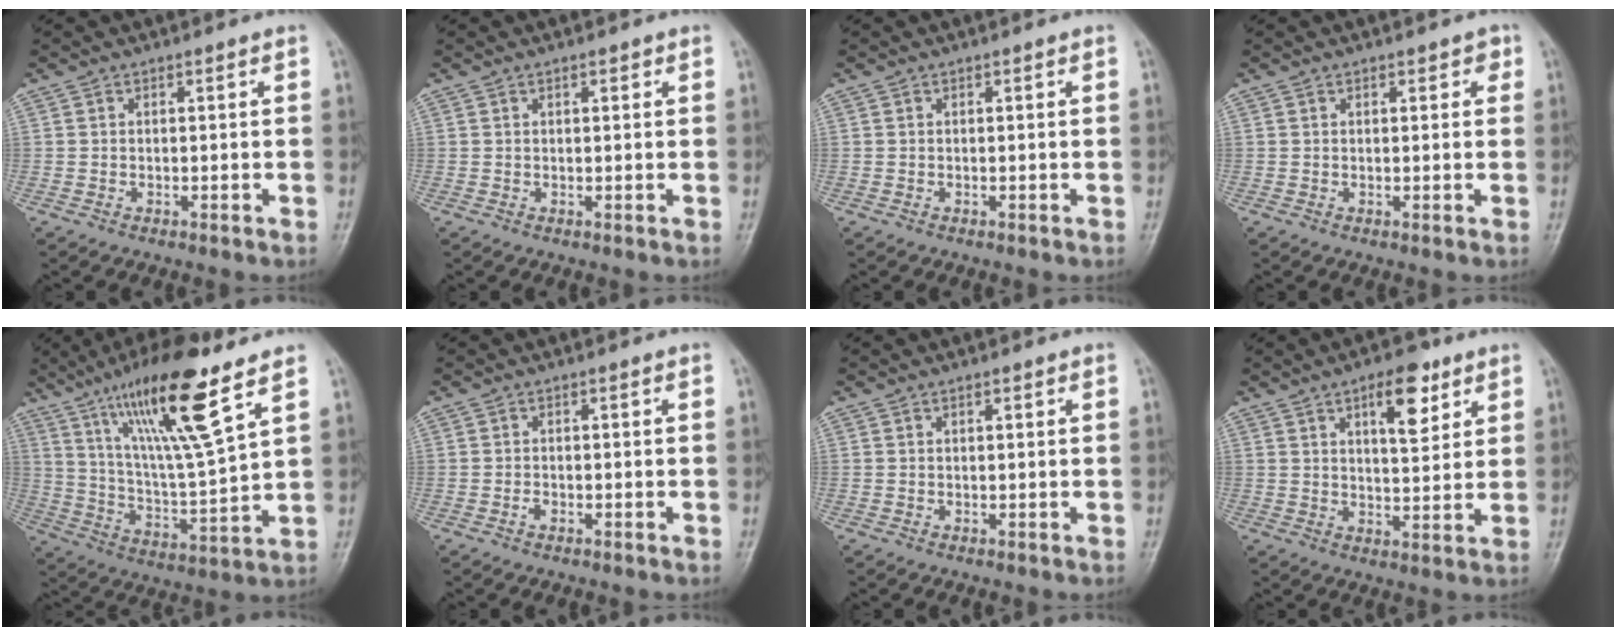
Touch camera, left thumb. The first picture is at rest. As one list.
[{"total": 1.1, "force": [0.7, 0.5, 0.7], "torque": [-0.006, -0.001, 0.008]}, {"total": 0.0}, {"total": 1.9, "force": [1.1, 1.1, 1.1], "torque": [0.002, -0.001, 0.011]}, {"total": 19.0, "force": [11.2, 2.7, 15.1], "torque": [-0.258, -0.053, 0.208]}, {"total": 0.8, "force": [-0.4, 0.5, 0.5], "torque": [-0.009, 0.001, -0.008]}, {"total": 0.8, "force": [0.5, 0.3, 0.5], "torque": [-0.008, -0.001, 0.007]}, {"total": 8.8, "force": [4.7, 3.8, 6.4], "torque": [-0.073, -0.024, 0.069]}]